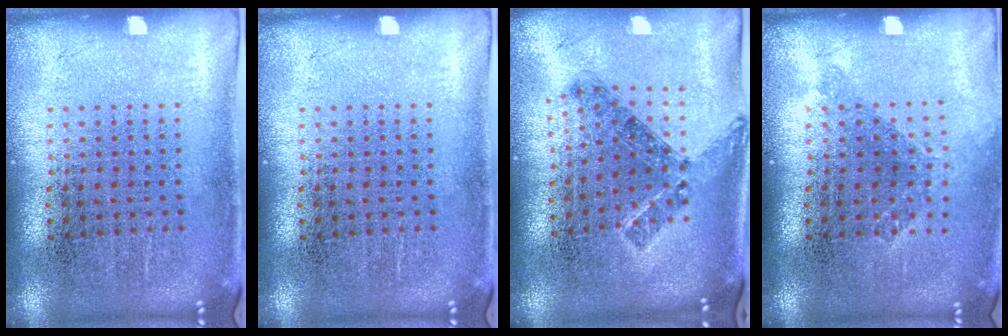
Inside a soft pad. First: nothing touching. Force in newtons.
{"total": 0.0}
{"total": 0.8, "press": 0.7, "slide": 0.4}
{"total": 1.0, "press": 0.8, "slide": 0.6}